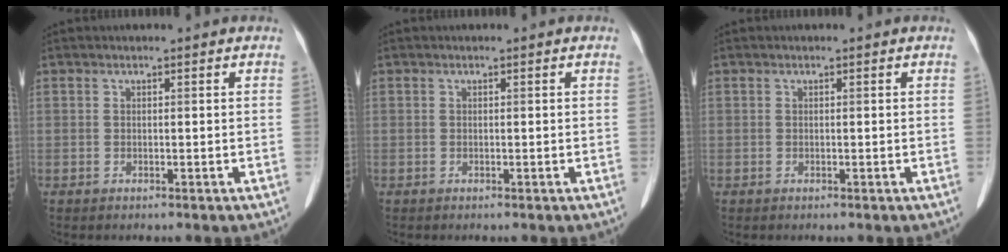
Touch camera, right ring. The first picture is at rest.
{"total": 0.0}
{"total": 0.0}